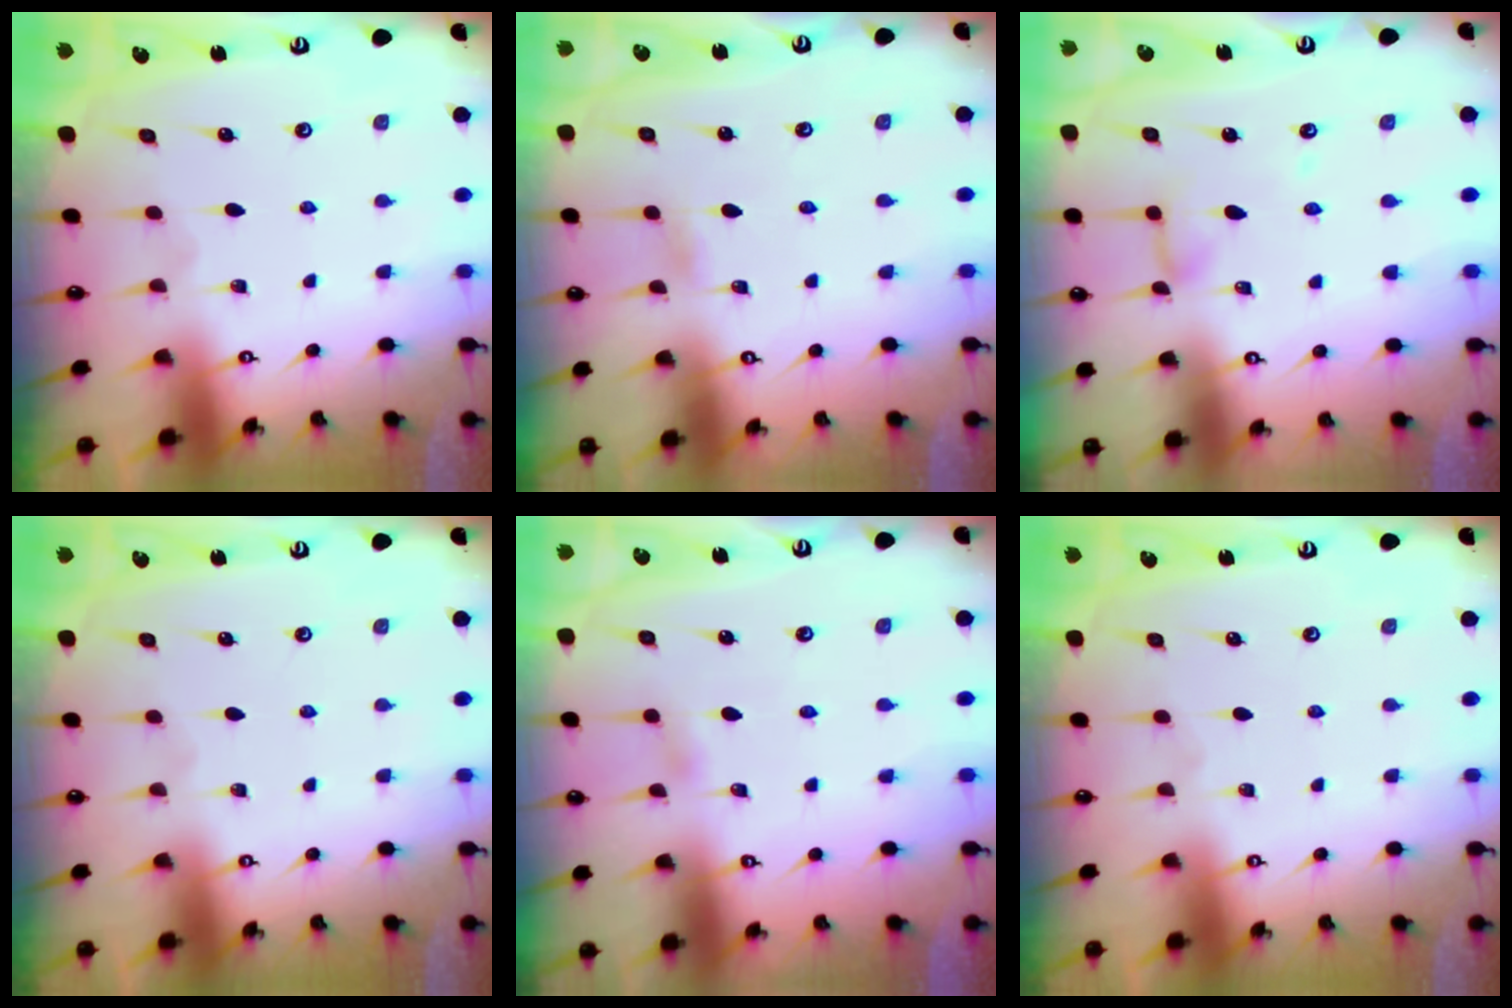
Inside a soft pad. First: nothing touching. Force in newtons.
{"total": 1.0, "press": 1.0, "slide": 0.1}
{"total": 6.4, "press": 6.3, "slide": 0.5}
{"total": 0.0}
{"total": 2.2, "press": 2.2, "slide": 0.3}
{"total": 0.0}